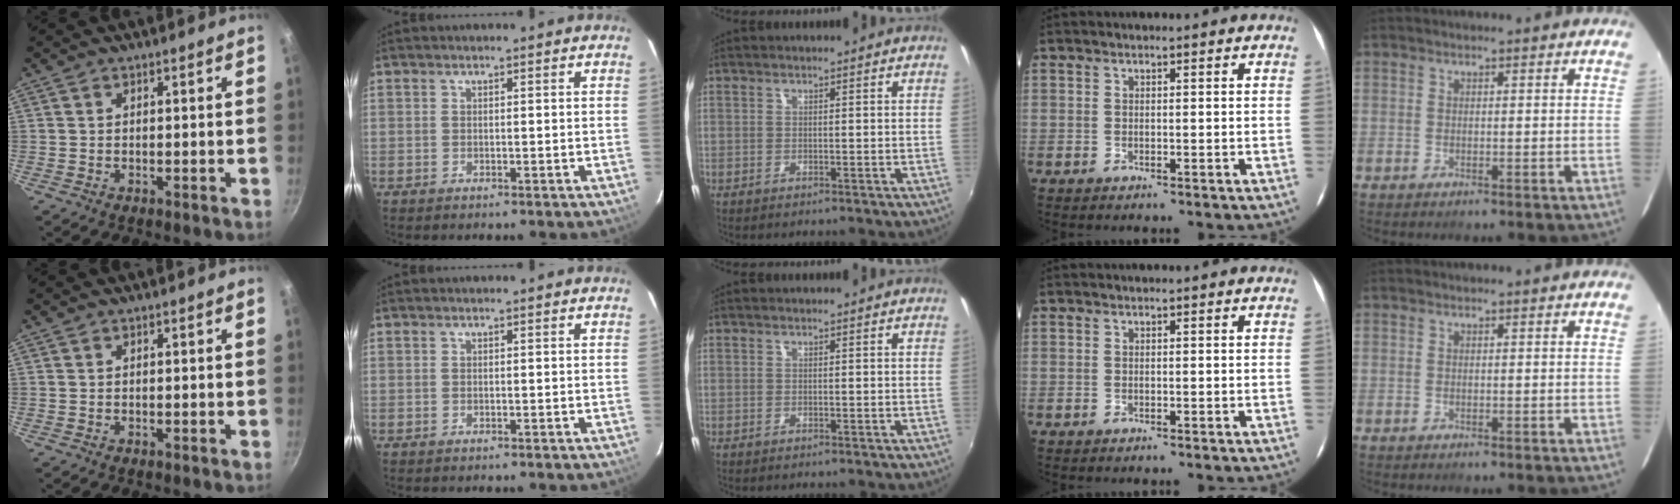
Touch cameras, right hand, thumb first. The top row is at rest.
{}